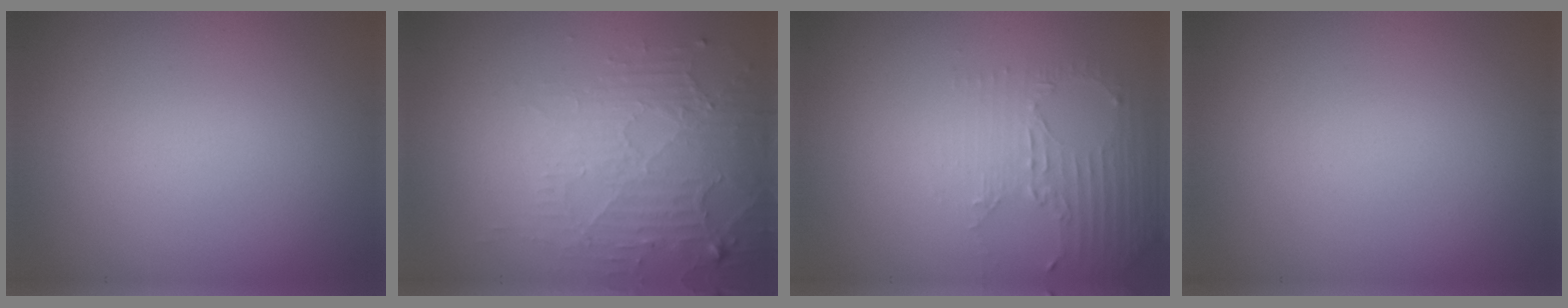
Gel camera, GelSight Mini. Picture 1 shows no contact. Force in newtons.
{"total": 5.2, "press": 3.4, "slide": 4.0}
{"total": 2.5, "press": 1.7, "slide": 1.8}
{"total": 0.0}